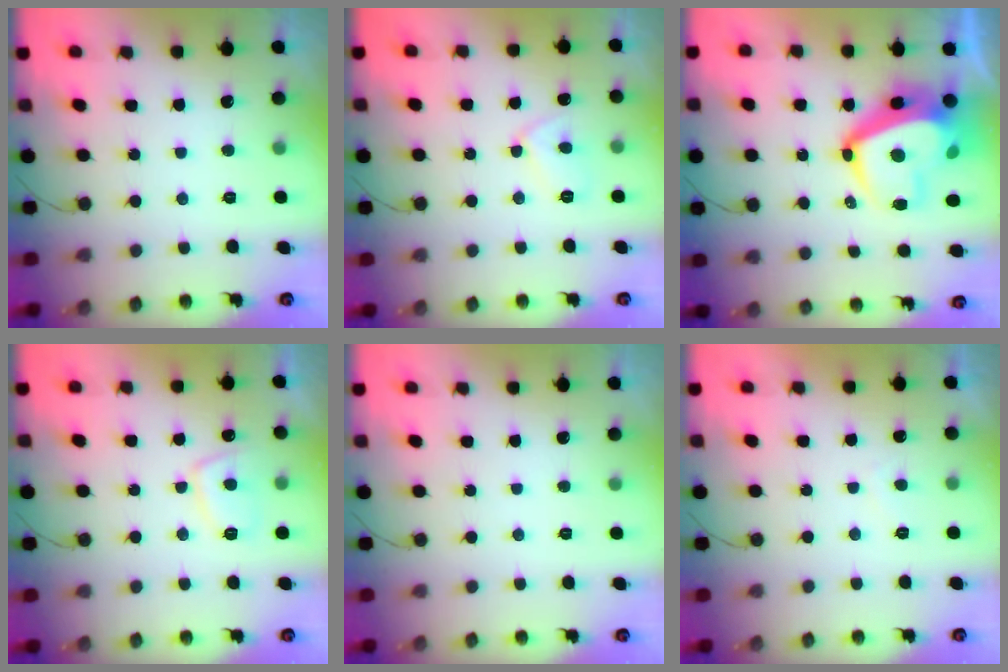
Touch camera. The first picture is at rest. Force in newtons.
{"total": 6.5, "press": 6.4, "slide": 0.6}
{"total": 15.6, "press": 15.5, "slide": 1.9}
{"total": 6.2, "press": 6.1, "slide": 1.0}
{"total": 0.0}
{"total": 1.1, "press": 0.8, "slide": 0.7}